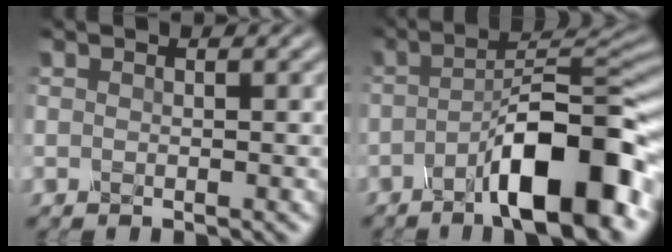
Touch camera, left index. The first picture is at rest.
{"total": 10.5, "force": [-4.7, 2.6, 9.0], "torque": [-0.130, 0.014, -0.075]}